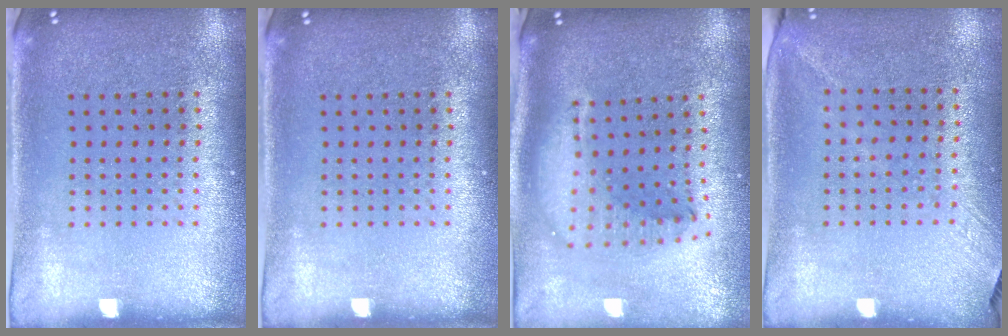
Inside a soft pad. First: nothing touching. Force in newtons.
{"total": 0.0}
{"total": 2.2, "press": 1.7, "slide": 1.4}
{"total": 1.2, "press": 0.9, "slide": 0.9}